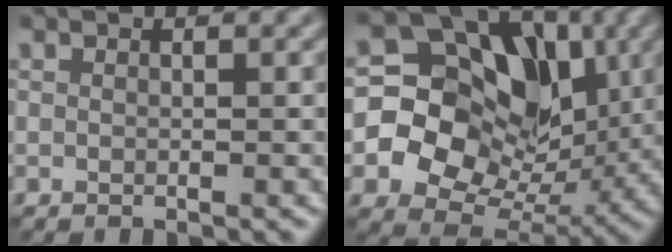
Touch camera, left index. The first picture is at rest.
{"total": 11.8, "force": [0.8, 9.4, 7.1], "torque": [-0.106, -0.004, 0.007]}